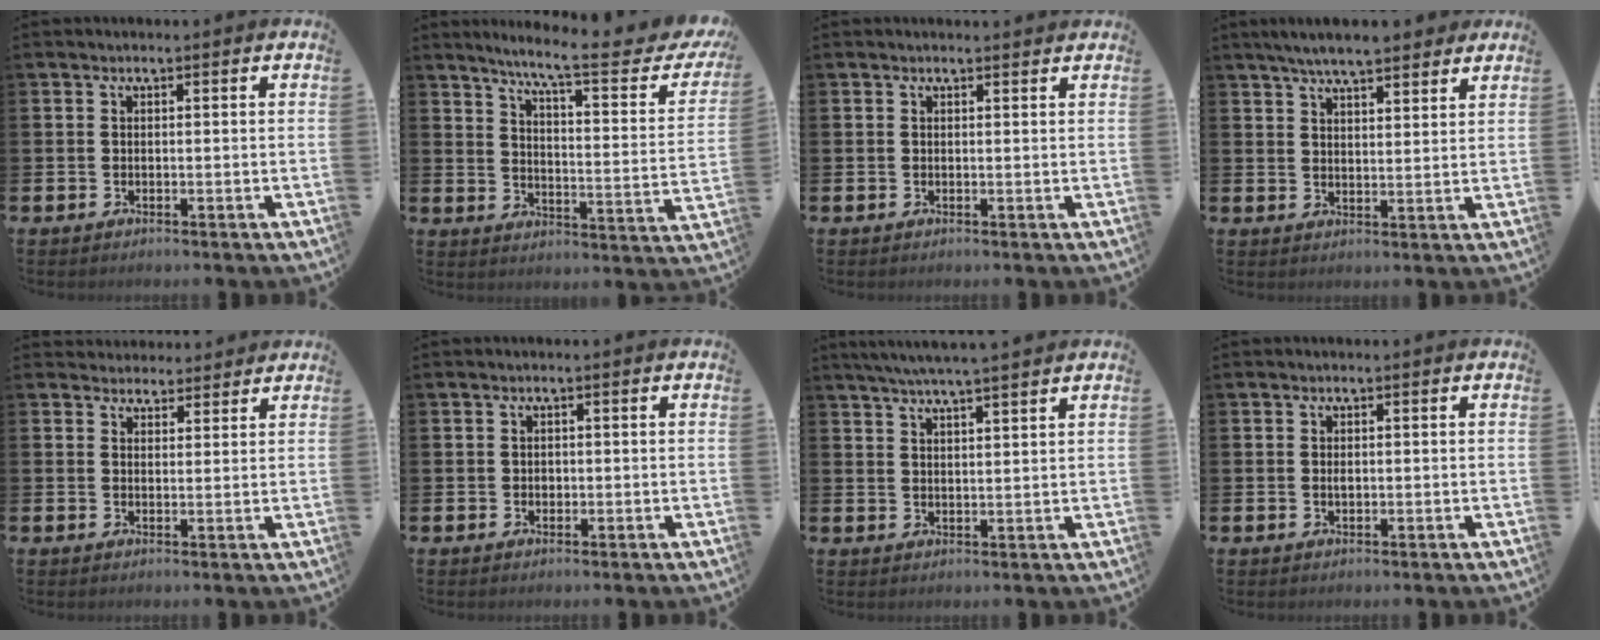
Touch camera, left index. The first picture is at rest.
{"total": 8.8, "force": [7.0, 0.8, 5.3], "torque": [-0.099, -0.054, 0.102]}
{"total": 0.6, "force": [0.6, 0.0, 0.1], "torque": [0.004, -0.002, 0.009]}
{"total": 6.0, "force": [5.6, 0.9, 1.9], "torque": [-0.051, -0.016, 0.102]}
{"total": 3.1, "force": [2.9, 1.2, -0.3], "torque": [0.006, -0.012, 0.052]}
{"total": 0.8, "force": [0.1, 0.7, 0.3], "torque": [0.003, 0.002, -0.002]}
{"total": 5.1, "force": [4.8, -0.4, 1.6], "torque": [-0.044, -0.014, 0.086]}
{"total": 0.7, "force": [0.1, 0.3, 0.6], "torque": [-0.009, 0.001, 0.000]}